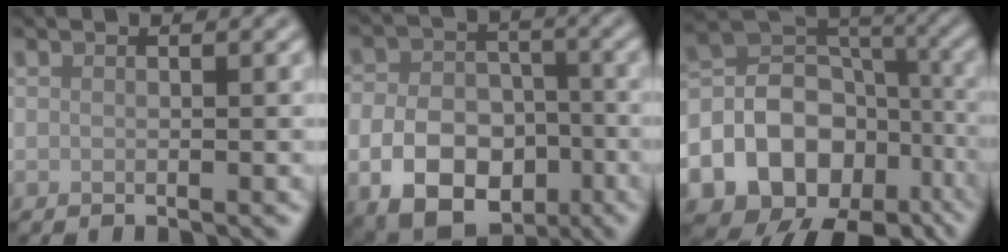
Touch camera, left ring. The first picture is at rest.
{"total": 9.2, "force": [-3.4, 6.4, 5.7], "torque": [-0.108, -0.015, -0.060]}
{"total": 17.5, "force": [-7.7, 14.1, 7.1], "torque": [-0.169, -0.029, -0.117]}